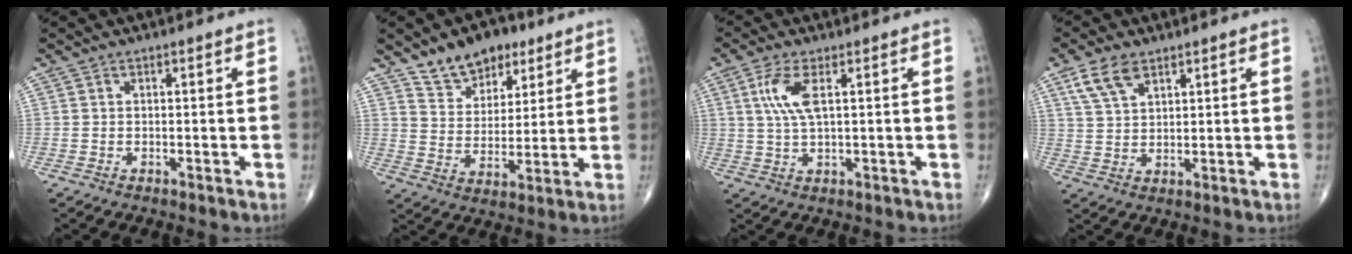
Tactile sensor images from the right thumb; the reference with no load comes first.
{"total": 11.2, "force": [7.5, 6.7, 4.9], "torque": [-0.046, -0.042, 0.130]}
{"total": 6.3, "force": [1.9, 2.0, 5.7], "torque": [-0.135, -0.002, 0.040]}
{"total": 6.4, "force": [3.8, 3.3, 4.0], "torque": [-0.074, -0.009, 0.078]}